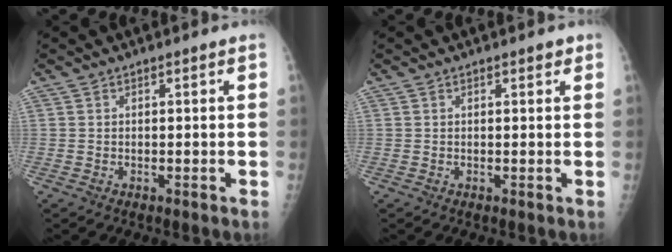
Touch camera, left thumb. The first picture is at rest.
{"total": 1.0, "force": [0.6, 0.5, 0.6], "torque": [-0.002, 0.000, 0.005]}